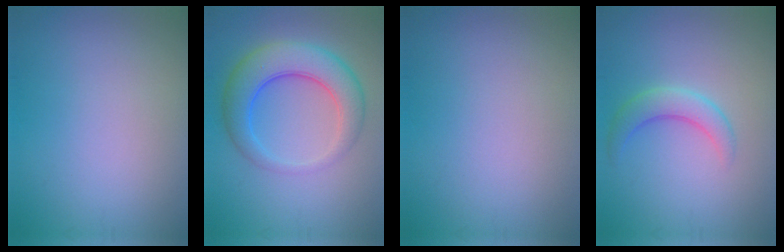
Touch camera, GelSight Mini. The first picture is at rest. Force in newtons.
{"total": 6.3, "press": 6.3, "slide": 0.3}
{"total": 0.0}
{"total": 2.8, "press": 2.8, "slide": 0.1}